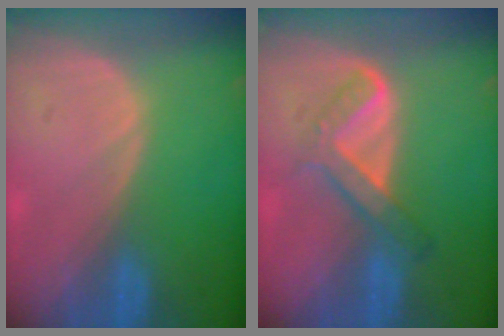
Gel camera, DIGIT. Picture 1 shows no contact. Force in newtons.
{"total": 5.4, "press": 5.1, "slide": 1.6}